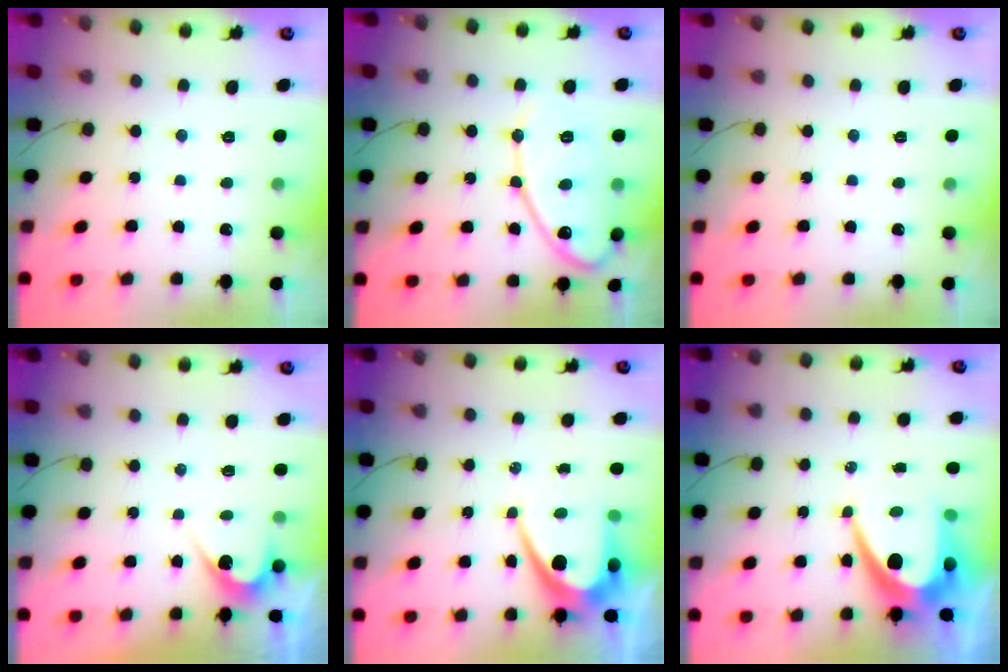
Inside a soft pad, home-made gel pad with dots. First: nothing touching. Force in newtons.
{"total": 14.4, "press": 14.4, "slide": 1.0}
{"total": 0.0}
{"total": 3.6, "press": 3.6, "slide": 0.3}
{"total": 10.1, "press": 10.1, "slide": 0.8}
{"total": 11.8, "press": 11.7, "slide": 1.1}